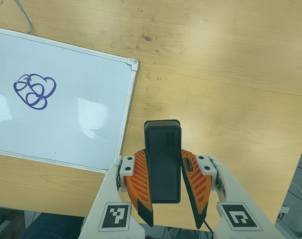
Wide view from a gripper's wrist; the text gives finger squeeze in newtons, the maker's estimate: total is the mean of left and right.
{"total": 8.8, "left": 7.8, "right": 9.9}